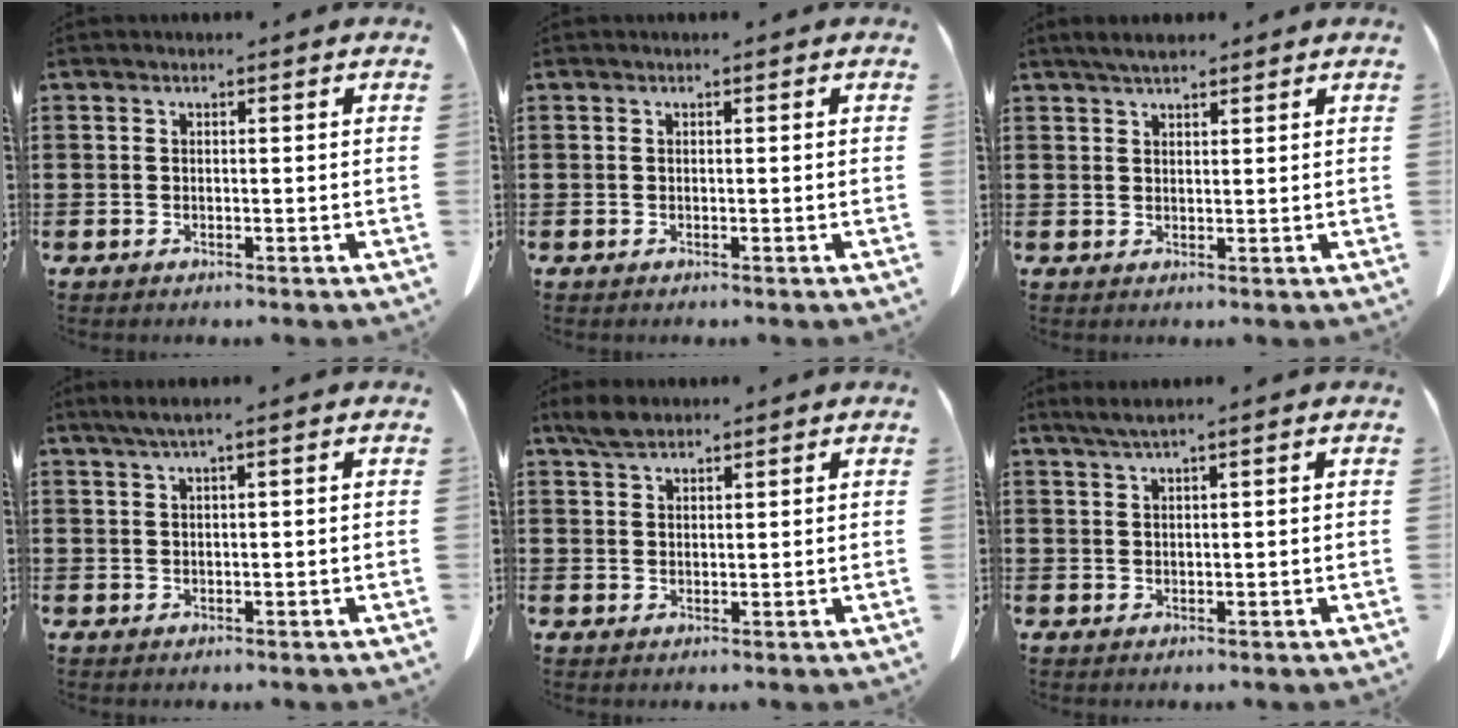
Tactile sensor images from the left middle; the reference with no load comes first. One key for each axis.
{"total": 0.0}
{"total": 2.7, "fx": 2.3, "fy": 0.6, "fz": 1.2, "tx": -0.029, "ty": 0.001, "tz": 0.044}
{"total": 1.8, "fx": 0.8, "fy": -0.2, "fz": 1.6, "tx": -0.029, "ty": -0.004, "tz": 0.016}
{"total": 3.1, "fx": 2.5, "fy": 1.1, "fz": 1.5, "tx": -0.036, "ty": 0.003, "tz": 0.048}
{"total": 1.8, "fx": 1.3, "fy": -0.2, "fz": 1.2, "tx": -0.024, "ty": -0.002, "tz": 0.025}